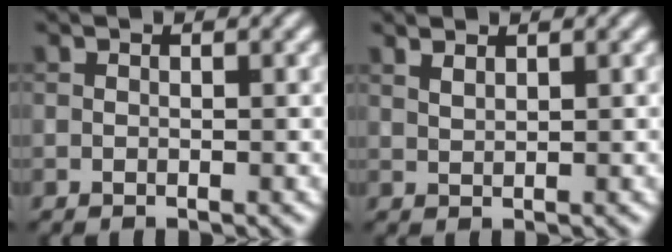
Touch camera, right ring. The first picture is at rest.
{"total": 1.3, "force": [1.0, 0.4, 0.6], "torque": [-0.010, 0.000, 0.019]}